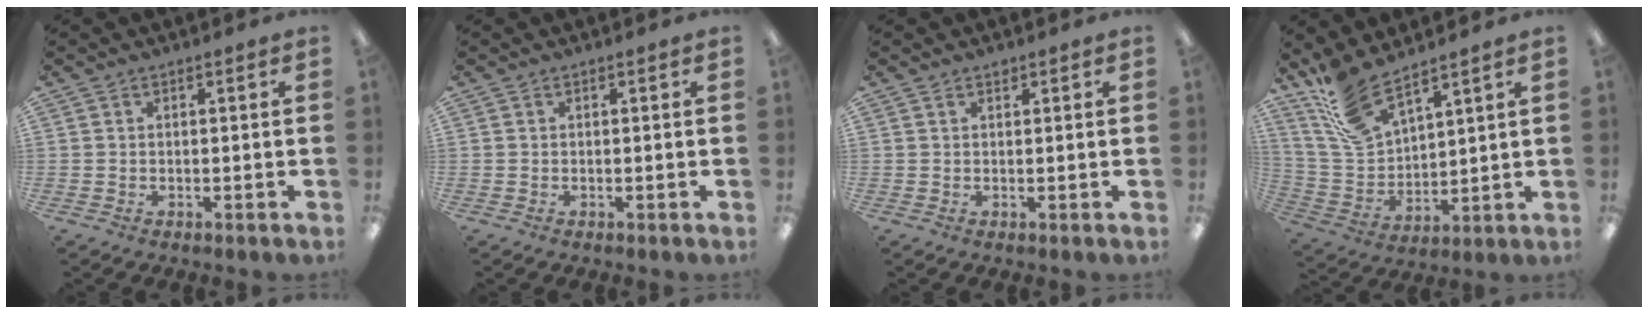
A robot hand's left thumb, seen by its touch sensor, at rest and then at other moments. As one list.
[{"total": 0.0}, {"total": 1.0, "force": [0.8, 0.4, 0.5], "torque": [-0.012, 0.001, 0.014]}, {"total": 13.4, "force": [10.7, 4.9, 6.4], "torque": [-0.152, -0.046, 0.204]}]